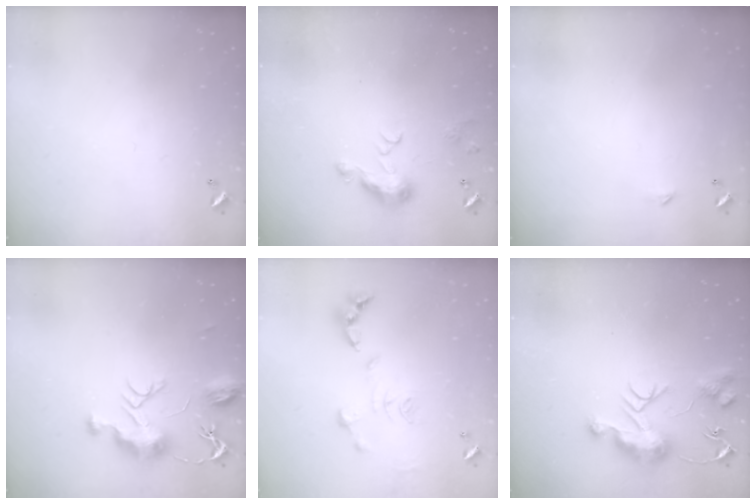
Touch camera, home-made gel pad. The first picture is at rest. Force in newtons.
{"total": 7.3, "press": 7.3, "slide": 1.0}
{"total": 2.3, "press": 2.3, "slide": 0.4}
{"total": 9.4, "press": 9.4, "slide": 0.3}
{"total": 1.1, "press": 1.0, "slide": 0.4}
{"total": 10.6, "press": 10.6, "slide": 0.9}